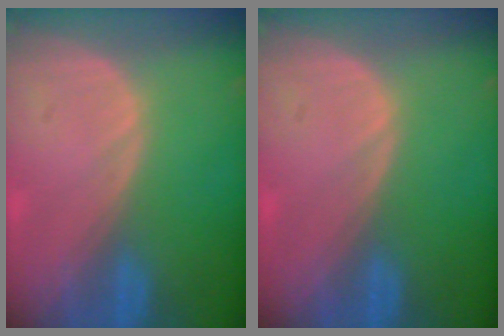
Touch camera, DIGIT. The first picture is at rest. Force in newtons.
{"total": 0.0}